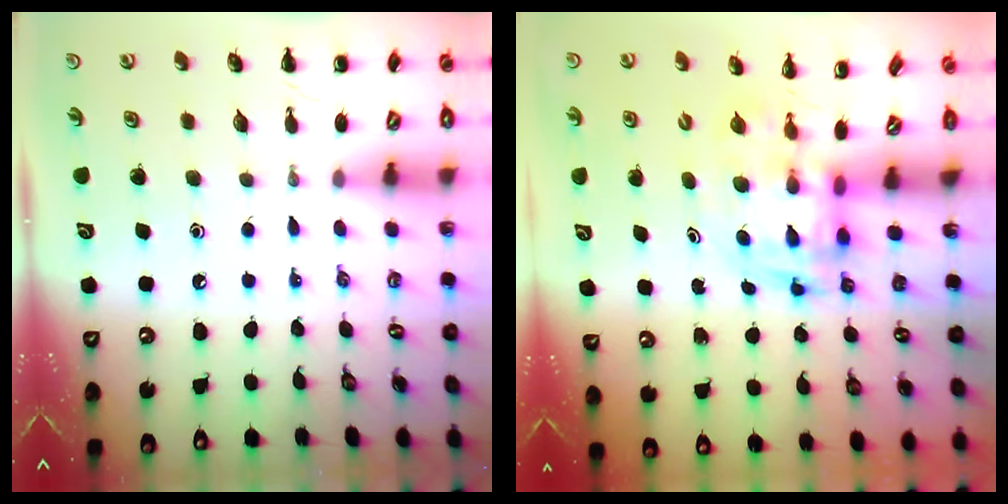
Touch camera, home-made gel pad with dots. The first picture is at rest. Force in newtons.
{"total": 3.4, "press": 3.3, "slide": 0.7}